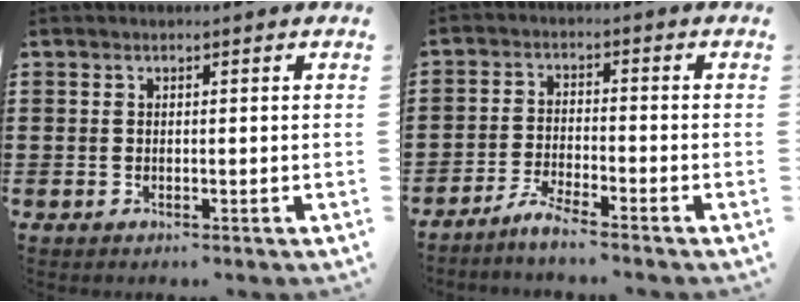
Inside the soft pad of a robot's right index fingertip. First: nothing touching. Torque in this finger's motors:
{"motor_torque": [-0.52, 0.62, 0.14, 0.03]}